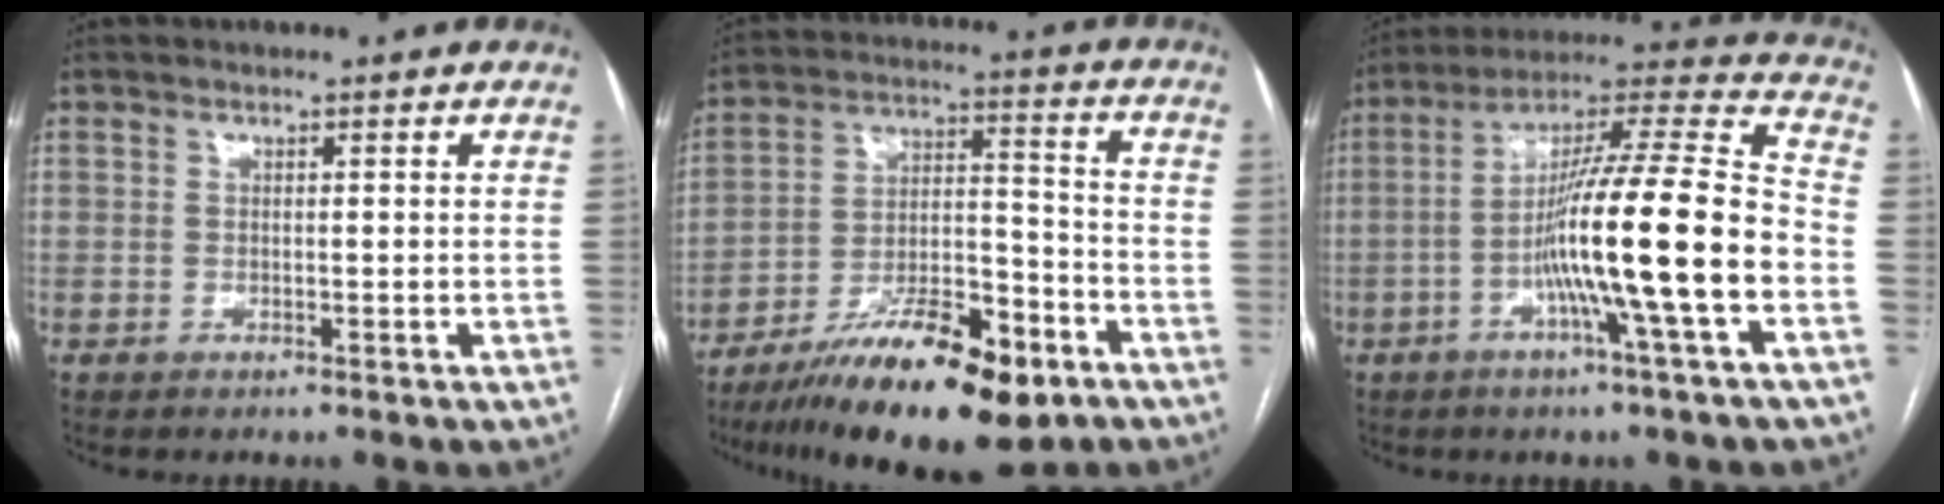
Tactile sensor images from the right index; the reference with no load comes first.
{"total": 18.8, "force": [-12.1, 4.8, 13.6], "torque": [-0.213, -0.001, -0.200]}
{"total": 18.8, "force": [-5.2, -0.6, 18.0], "torque": [-0.303, 0.007, -0.097]}